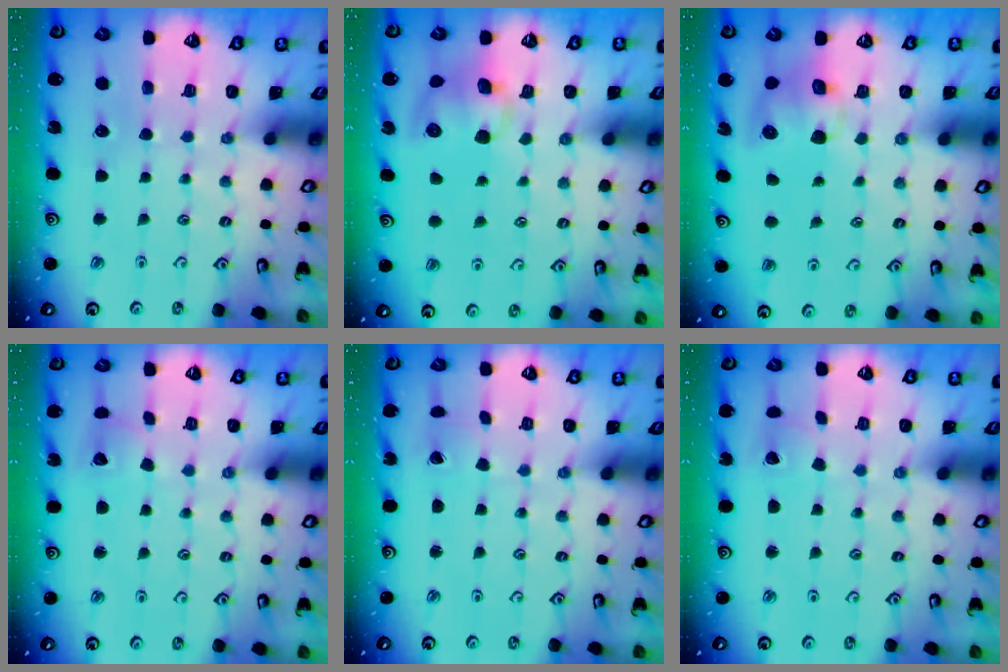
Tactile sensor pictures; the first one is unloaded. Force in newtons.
{"total": 10.3, "press": 10.2, "slide": 1.1}
{"total": 8.9, "press": 8.8, "slide": 1.4}
{"total": 3.6, "press": 3.6, "slide": 0.5}
{"total": 0.9, "press": 0.7, "slide": 0.5}
{"total": 2.8, "press": 2.8, "slide": 0.1}